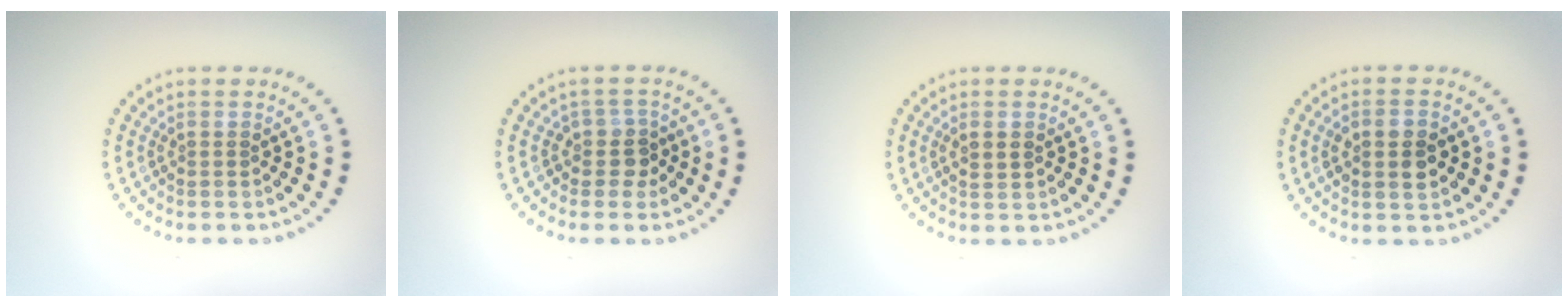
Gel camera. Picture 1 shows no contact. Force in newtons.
{"total": 2.2, "press": 1.8, "slide": 1.2}
{"total": 1.0, "press": 0.9, "slide": 0.3}
{"total": 2.8, "press": 2.8, "slide": 0.3}